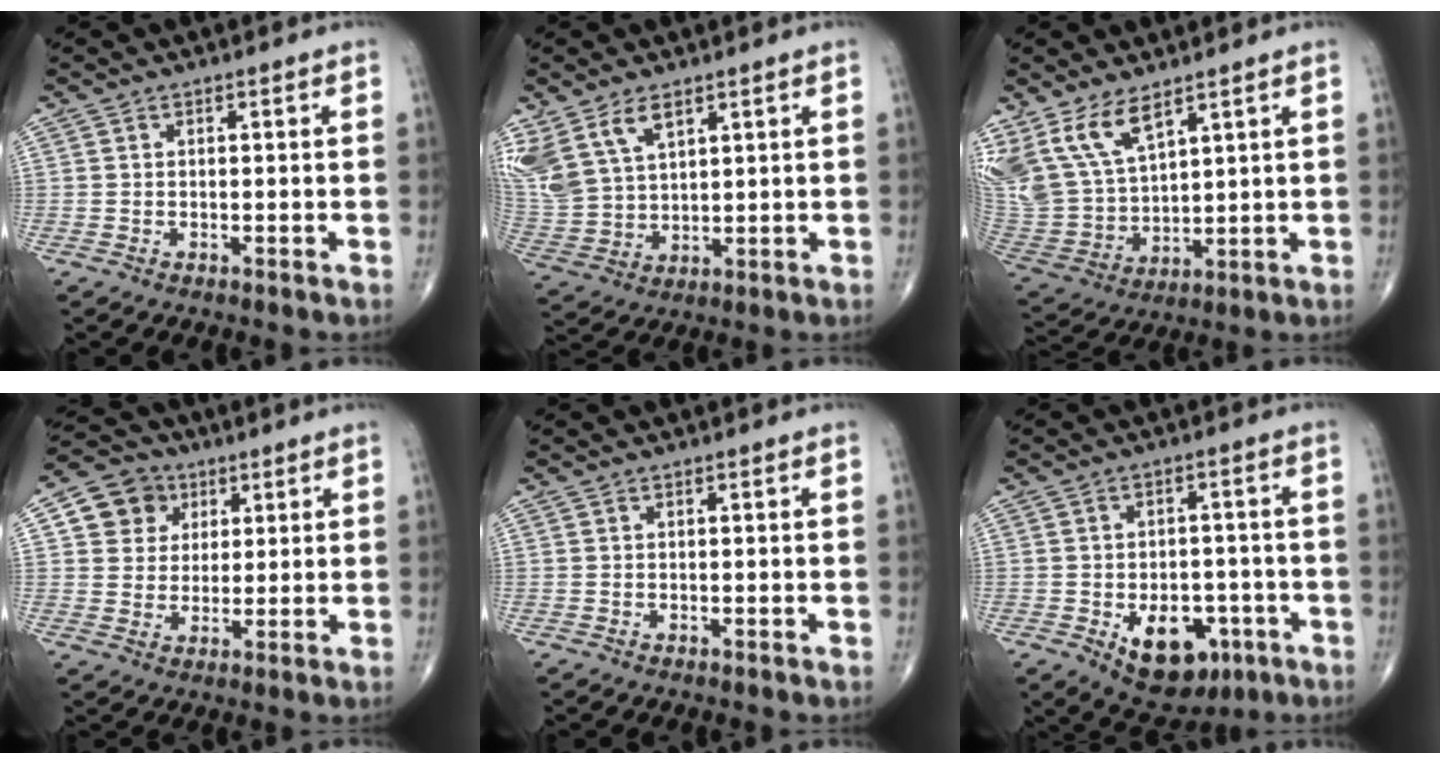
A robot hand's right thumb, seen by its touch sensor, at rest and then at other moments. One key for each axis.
{"total": 13.0, "fx": 7.4, "fy": 7.3, "fz": 7.8, "tx": -0.174, "ty": -0.015, "tz": 0.162}
{"total": 14.4, "fx": 9.0, "fy": 6.9, "fz": 8.8, "tx": -0.174, "ty": -0.035, "tz": 0.201}
{"total": 8.8, "fx": 3.2, "fy": 7.8, "fz": 2.7, "tx": -0.012, "ty": -0.003, "tz": 0.050}
{"total": 0.0}
{"total": 12.4, "fx": -4.9, "fy": 7.8, "fz": 8.3, "tx": -0.089, "ty": 0.020, "tz": -0.058}